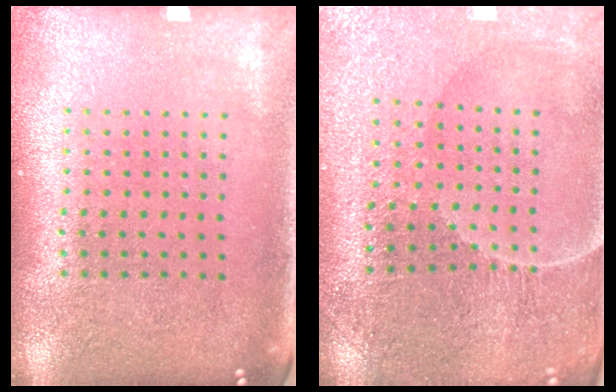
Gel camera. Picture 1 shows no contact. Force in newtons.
{"total": 1.9, "press": 1.9, "slide": 0.2}